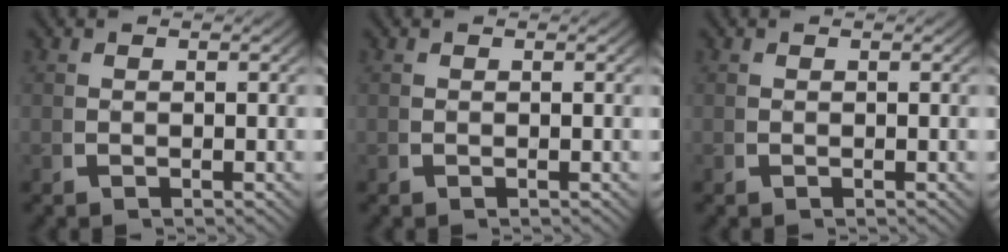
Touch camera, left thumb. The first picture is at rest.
{"total": 0.0}
{"total": 0.0}